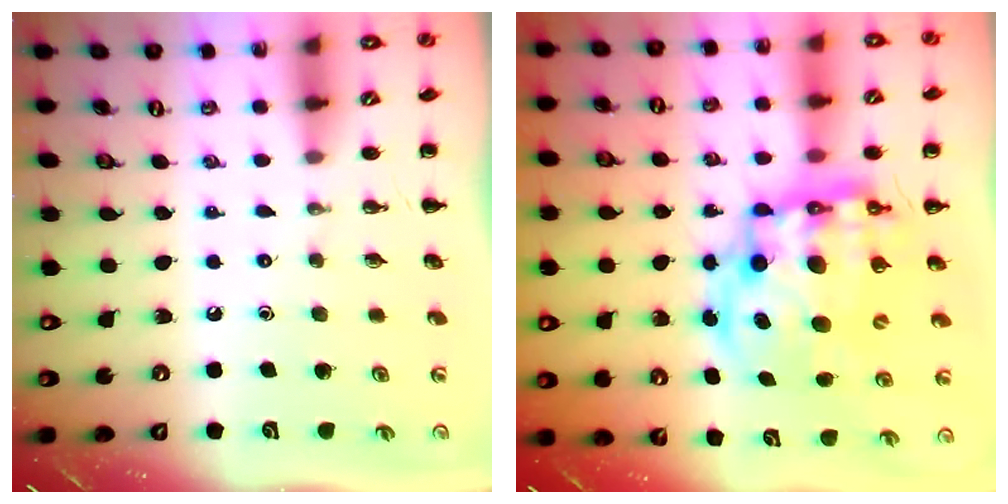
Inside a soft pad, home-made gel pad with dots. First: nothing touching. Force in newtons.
{"total": 15.2, "press": 14.7, "slide": 3.9}